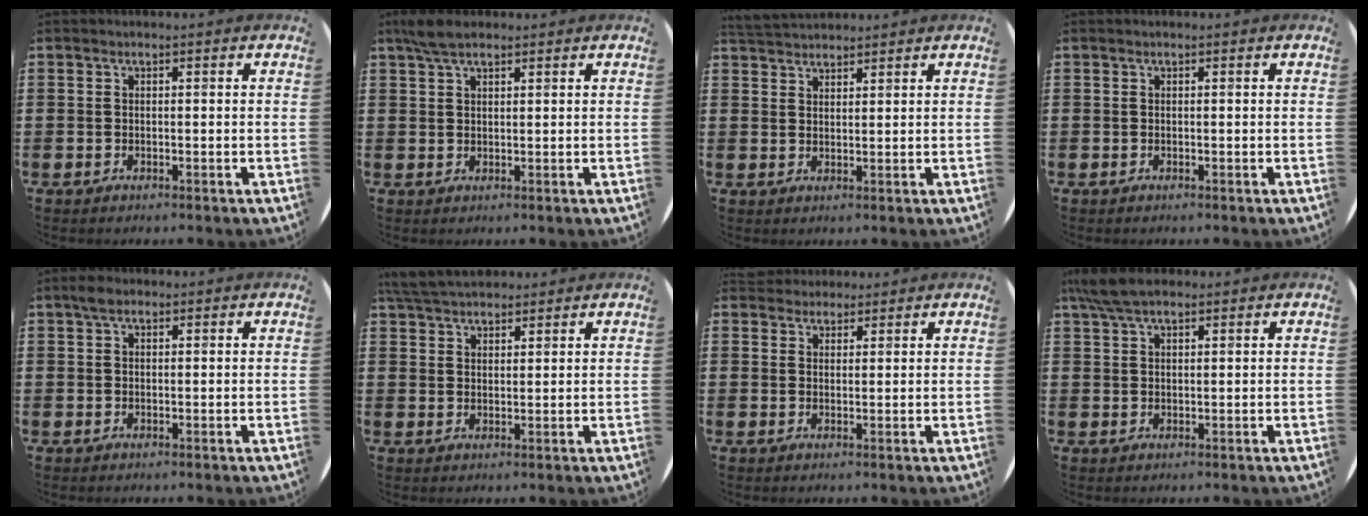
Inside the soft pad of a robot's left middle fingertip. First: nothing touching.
{"total": 3.6, "force": [2.7, 1.3, 2.0], "torque": [-0.044, 0.009, 0.049]}
{"total": 3.1, "force": [3.0, 0.6, 0.0], "torque": [-0.006, -0.004, 0.058]}
{"total": 0.0}
{"total": 1.7, "force": [1.1, 0.9, 1.0], "torque": [-0.013, 0.004, 0.017]}
{"total": 5.1, "force": [4.7, 1.3, 1.3], "torque": [-0.036, -0.007, 0.091]}
{"total": 2.3, "force": [2.1, 0.7, -0.2], "torque": [0.001, 0.001, 0.042]}
{"total": 4.8, "force": [3.7, 1.4, 2.8], "torque": [-0.062, 0.004, 0.067]}